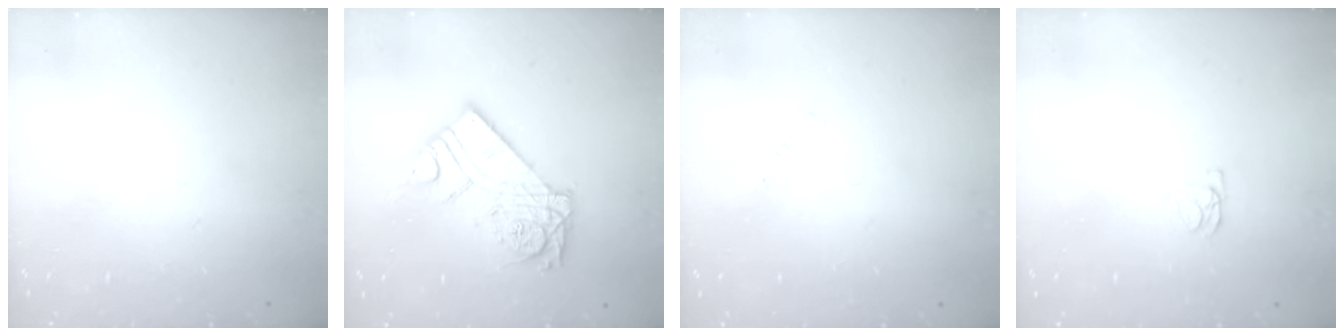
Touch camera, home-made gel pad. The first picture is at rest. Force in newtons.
{"total": 14.8, "press": 14.7, "slide": 1.6}
{"total": 1.7, "press": 1.7, "slide": 0.3}
{"total": 1.2, "press": 1.1, "slide": 0.3}